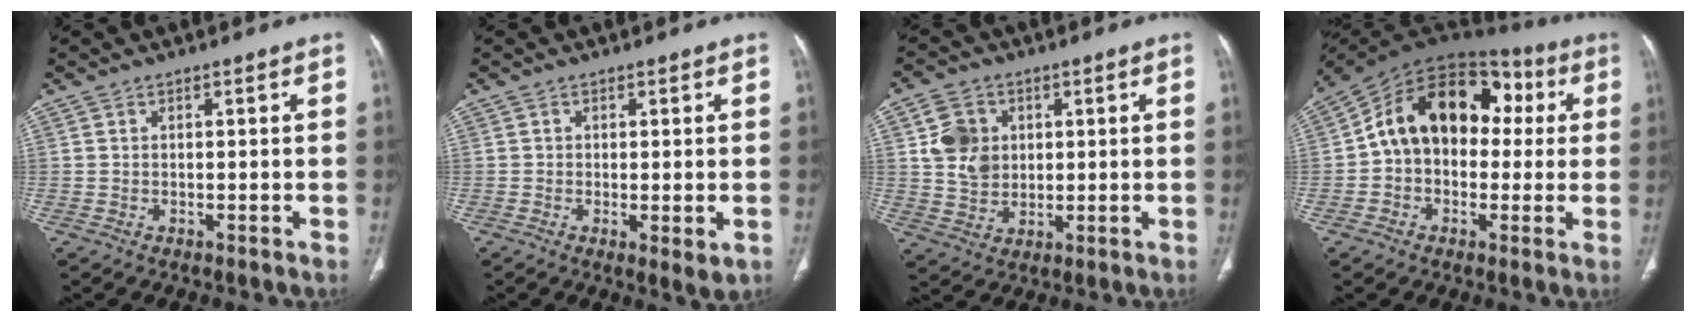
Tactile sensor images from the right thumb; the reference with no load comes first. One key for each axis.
{"total": 3.5, "fx": -0.7, "fy": 1.1, "fz": 3.2, "tx": -0.053, "ty": -0.012, "tz": -0.010}
{"total": 8.1, "fx": 1.9, "fy": 6.7, "fz": 4.1, "tx": -0.052, "ty": -0.009, "tz": 0.041}
{"total": 19.0, "fx": 2.4, "fy": 13.3, "fz": 13.3, "tx": -0.175, "ty": 0.053, "tz": 0.027}